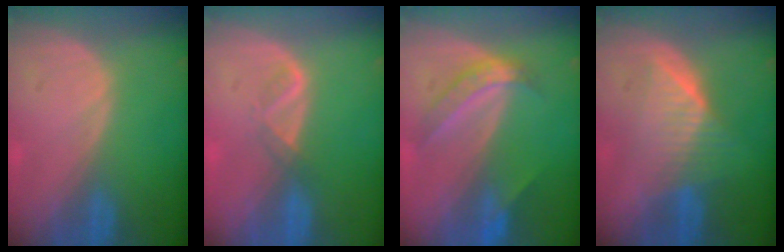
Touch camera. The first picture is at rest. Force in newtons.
{"total": 1.9, "press": 1.8, "slide": 0.7}
{"total": 5.7, "press": 4.8, "slide": 3.1}
{"total": 6.5, "press": 6.2, "slide": 1.8}